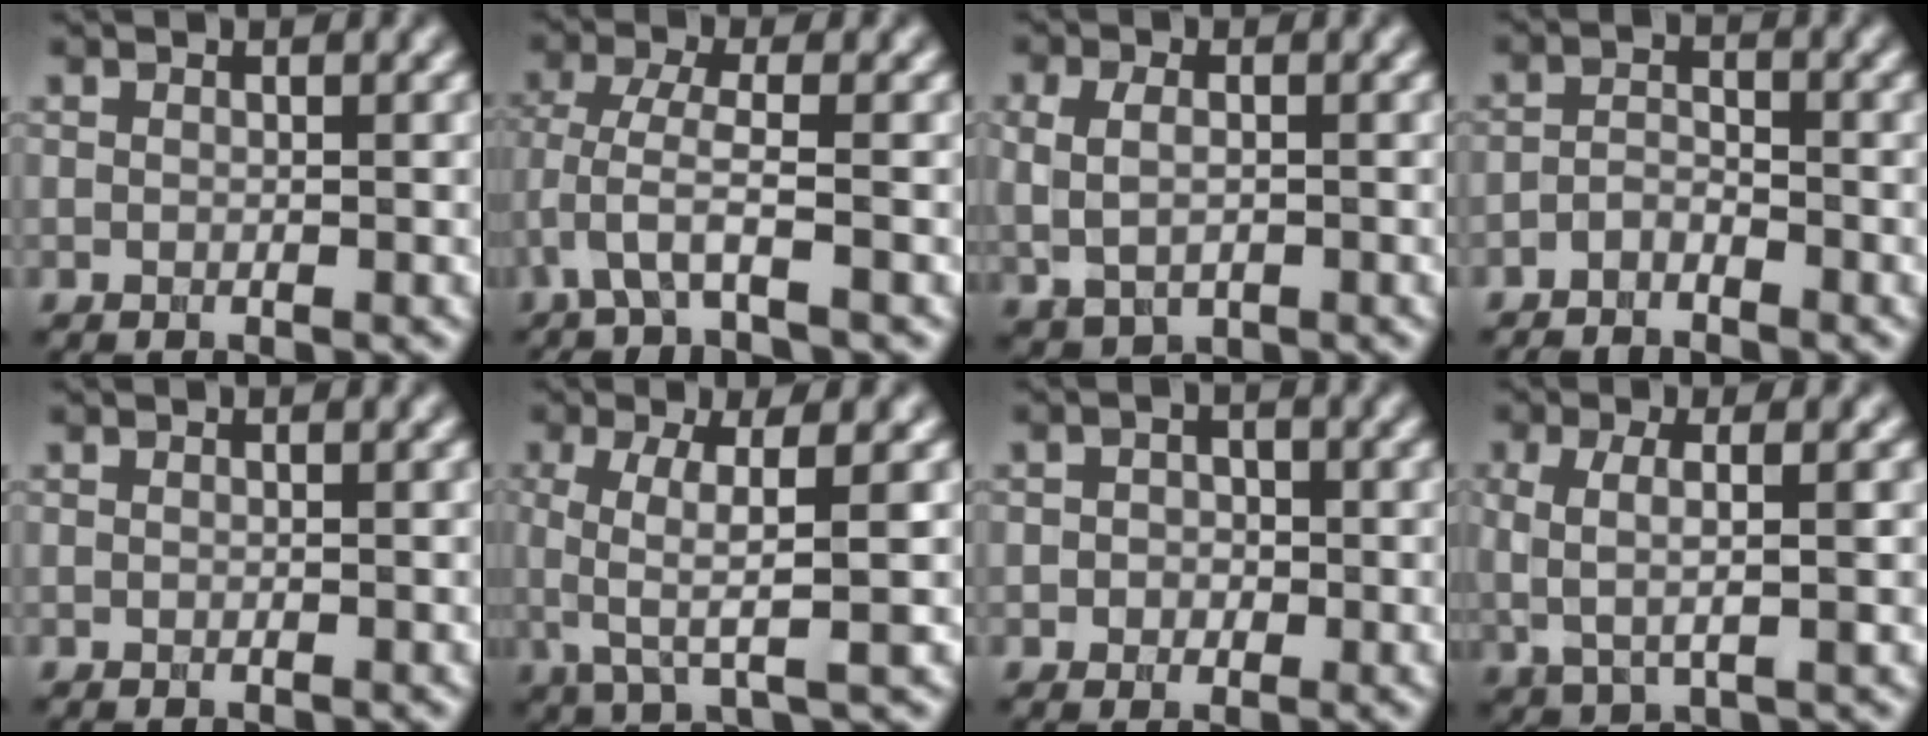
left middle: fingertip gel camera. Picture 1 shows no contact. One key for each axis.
{"total": 3.5, "fx": -1.8, "fy": 0.4, "fz": 3.0, "tx": -0.065, "ty": -0.001, "tz": -0.041}
{"total": 3.2, "fx": 0.1, "fy": 2.2, "fz": 2.3, "tx": -0.047, "ty": 0.000, "tz": 0.018}
{"total": 1.8, "fx": -1.5, "fy": 0.6, "fz": 0.7, "tx": -0.014, "ty": 0.003, "tz": -0.036}
{"total": 0.0}
{"total": 5.0, "fx": 0.2, "fy": 1.3, "fz": 4.9, "tx": -0.094, "ty": 0.003, "tz": 0.001}
{"total": 1.9, "fx": -0.2, "fy": 1.7, "fz": 0.9, "tx": 0.003, "ty": 0.000, "tz": -0.014}
{"total": 3.8, "fx": 0.1, "fy": 1.2, "fz": 3.6, "tx": -0.072, "ty": -0.004, "tz": 0.004}